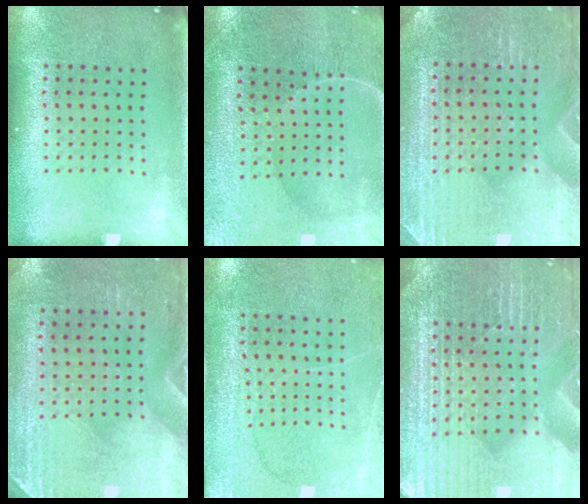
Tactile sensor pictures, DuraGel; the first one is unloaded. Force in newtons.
{"total": 1.3, "press": 1.2, "slide": 0.3}
{"total": 3.3, "press": 3.3, "slide": 0.5}
{"total": 2.9, "press": 2.5, "slide": 1.5}
{"total": 2.9, "press": 2.8, "slide": 0.4}
{"total": 5.4, "press": 5.0, "slide": 2.1}